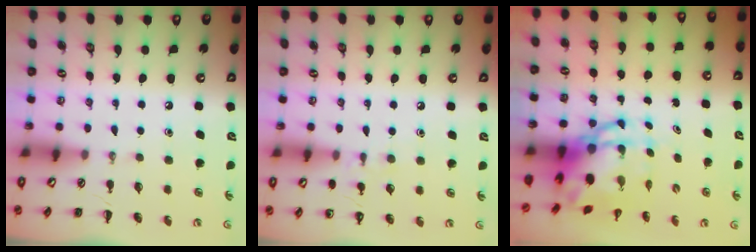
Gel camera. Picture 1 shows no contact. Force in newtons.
{"total": 6.3, "press": 6.0, "slide": 1.9}
{"total": 8.4, "press": 8.1, "slide": 2.1}